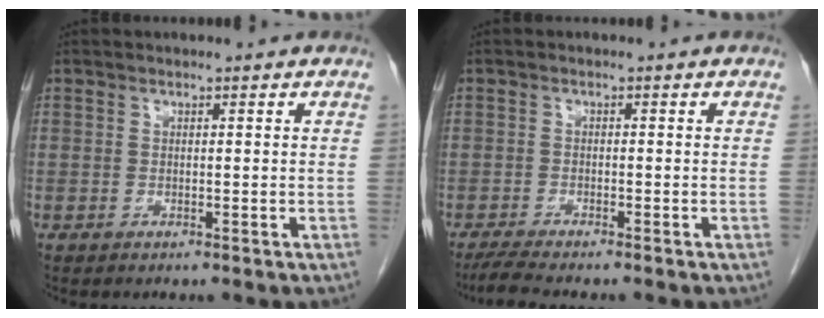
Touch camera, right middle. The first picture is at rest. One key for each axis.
{"total": 3.7, "fx": -3.2, "fy": -0.3, "fz": 1.8, "tx": -0.041, "ty": -0.015, "tz": -0.057}